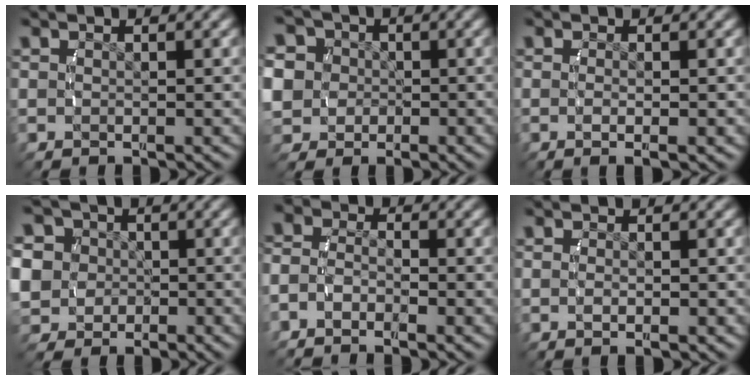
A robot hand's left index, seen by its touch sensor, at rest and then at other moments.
{"total": 9.8, "force": [0.2, 8.9, 4.1], "torque": [-0.105, -0.025, -0.002]}
{"total": 1.7, "force": [-0.8, -0.3, 1.5], "torque": [-0.027, -0.005, -0.008]}
{"total": 10.9, "force": [-0.1, 10.0, 4.5], "torque": [-0.112, -0.031, -0.007]}
{"total": 3.1, "force": [-1.5, 2.4, 1.2], "torque": [-0.036, -0.014, -0.029]}
{"total": 1.1, "force": [-0.4, 0.1, 1.0], "torque": [-0.016, -0.003, -0.006]}